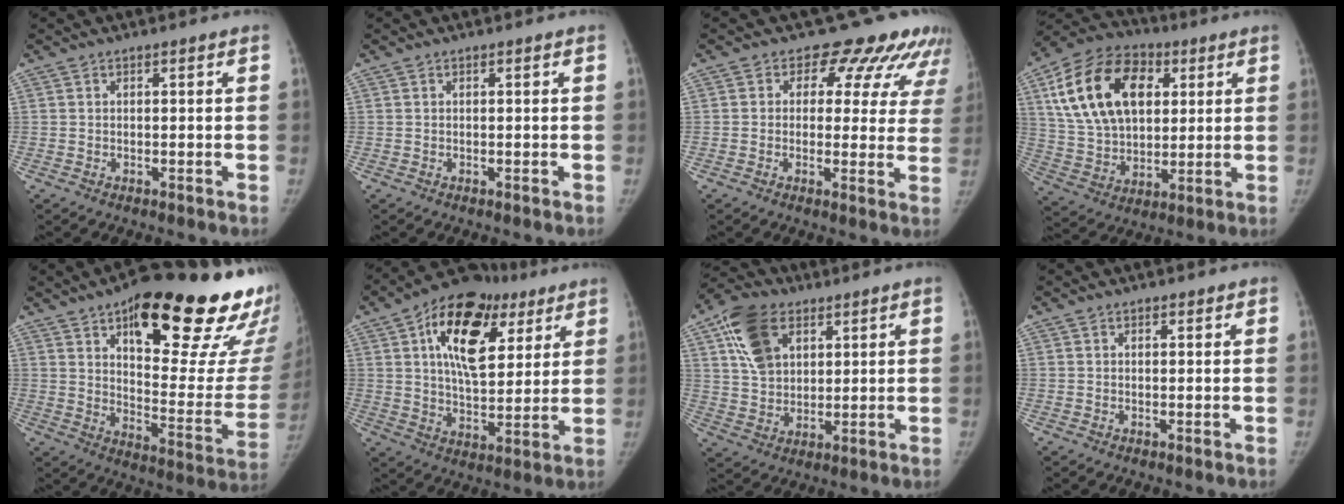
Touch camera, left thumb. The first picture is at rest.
{"total": 0.0}
{"total": 12.8, "force": [9.3, 7.1, 5.2], "torque": [-0.002, -0.034, 0.088]}
{"total": 22.2, "force": [6.8, 14.8, 15.1], "torque": [-0.255, -0.001, 0.120]}
{"total": 32.3, "force": [19.2, 10.5, 23.8], "torque": [-0.253, -0.060, 0.272]}
{"total": 20.8, "force": [8.4, 12.0, 14.8], "torque": [-0.197, -0.012, 0.129]}
{"total": 12.5, "force": [5.4, 8.4, 7.4], "torque": [-0.115, -0.007, 0.102]}
{"total": 0.9, "force": [0.5, 0.8, 0.1], "torque": [0.013, -0.001, 0.003]}